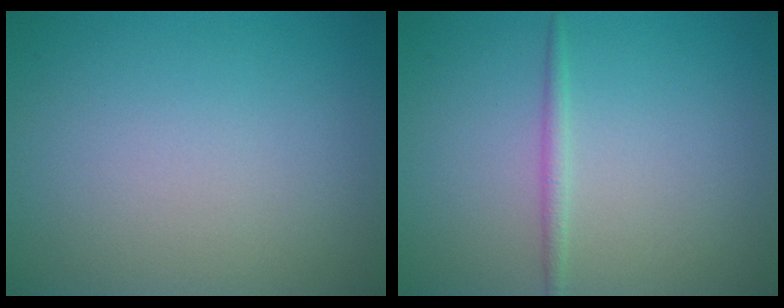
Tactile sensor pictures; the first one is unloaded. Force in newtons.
{"total": 1.1, "press": 1.1, "slide": 0.0}